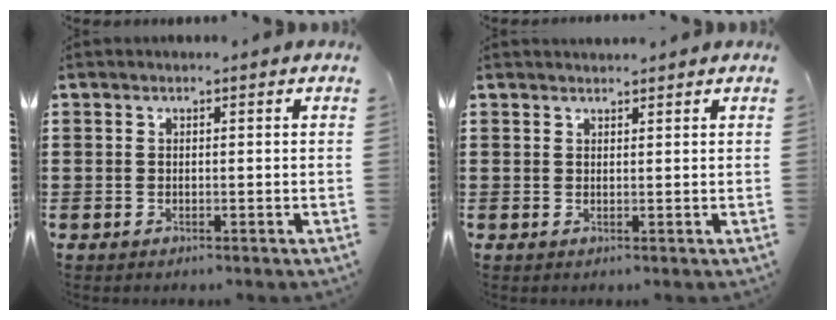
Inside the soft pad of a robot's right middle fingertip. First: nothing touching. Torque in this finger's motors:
{"motor_torque": [-0.01, -0.01, 0.00, -0.01]}